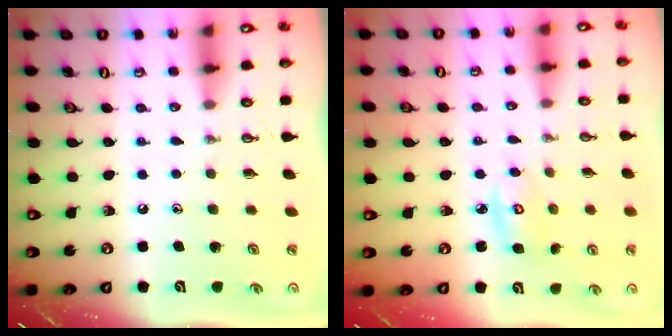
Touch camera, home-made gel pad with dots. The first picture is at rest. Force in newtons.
{"total": 4.4, "press": 4.4, "slide": 0.3}